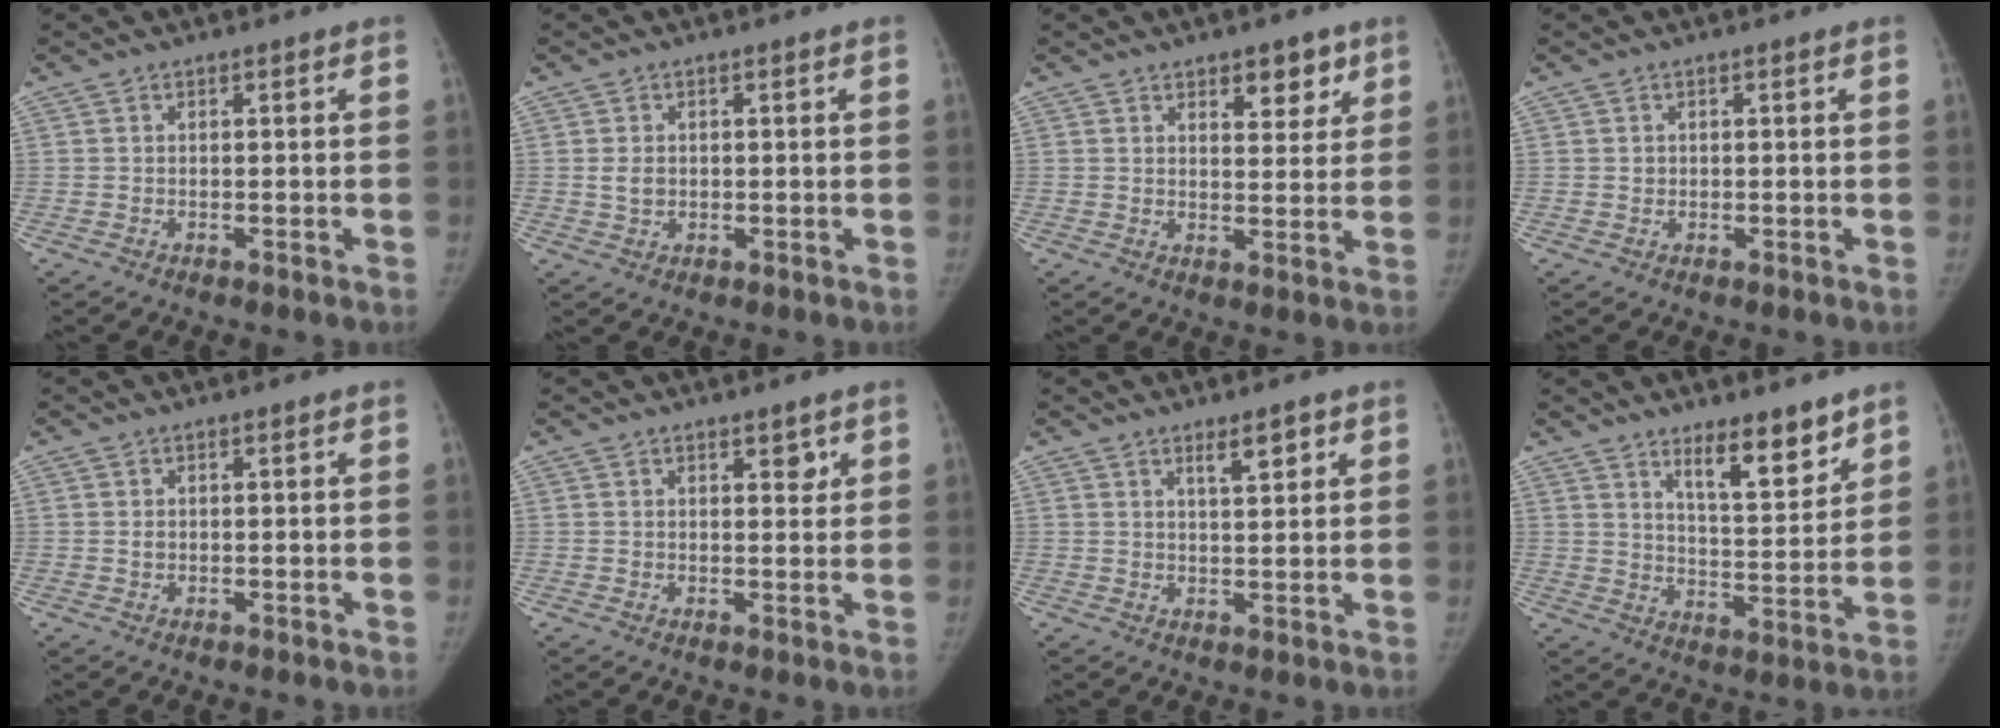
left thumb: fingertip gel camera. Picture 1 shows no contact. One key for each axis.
{"total": 2.4, "fx": 0.1, "fy": 1.8, "fz": 1.5, "tx": -0.022, "ty": 0.000, "tz": 0.005}
{"total": 6.2, "fx": 3.7, "fy": 3.2, "fz": 3.8, "tx": -0.020, "ty": -0.022, "tz": 0.051}
{"total": 0.7, "fx": 0.1, "fy": 0.7, "fz": 0.2, "tx": 0.000, "ty": 0.002, "tz": 0.002}
{"total": 0.7, "fx": 0.0, "fy": 0.6, "fz": 0.4, "tx": -0.007, "ty": 0.001, "tz": 0.000}
{"total": 2.3, "fx": 1.3, "fy": 1.2, "fz": 1.5, "tx": -0.003, "ty": -0.006, "tz": 0.018}
{"total": 3.9, "fx": 2.3, "fy": 1.2, "fz": 2.9, "tx": -0.037, "ty": -0.016, "tz": 0.039}
{"total": 10.6, "fx": 7.5, "fy": 3.3, "fz": 6.7, "tx": -0.081, "ty": -0.062, "tz": 0.126}